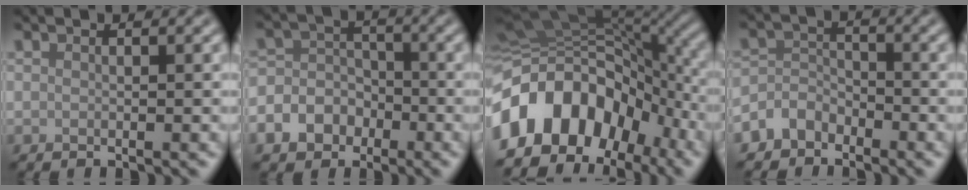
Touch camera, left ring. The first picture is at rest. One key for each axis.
{"total": 5.6, "fx": -2.7, "fy": 4.6, "fz": 1.6, "tx": -0.010, "ty": 0.001, "tz": -0.060}
{"total": 14.5, "fx": -6.0, "fy": 9.8, "fz": 8.9, "tx": -0.177, "ty": 0.003, "tz": -0.106}
{"total": 2.7, "fx": -2.0, "fy": 1.7, "fz": 0.5, "tx": -0.005, "ty": 0.008, "tz": -0.049}